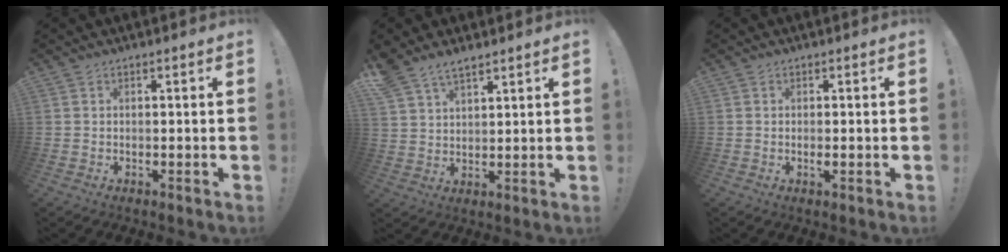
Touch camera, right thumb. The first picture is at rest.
{"total": 6.2, "force": [5.0, 2.7, 2.5], "torque": [-0.045, -0.029, 0.098]}
{"total": 0.9, "force": [-0.2, 0.1, 0.9], "torque": [-0.016, -0.001, -0.004]}